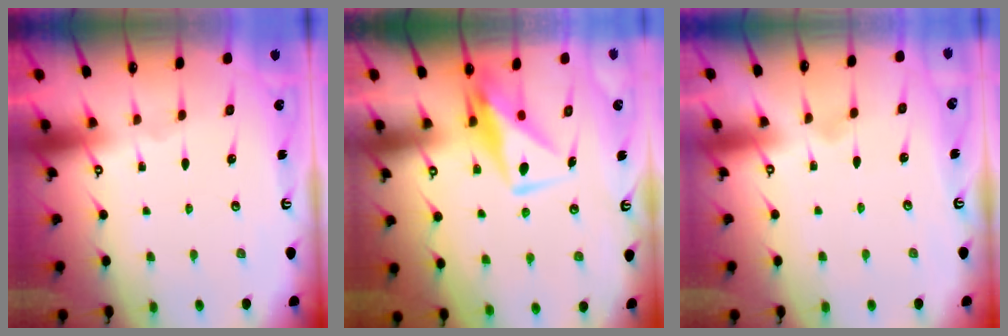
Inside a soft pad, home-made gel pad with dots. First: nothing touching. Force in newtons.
{"total": 9.5, "press": 9.4, "slide": 0.7}
{"total": 3.7, "press": 3.7, "slide": 0.2}